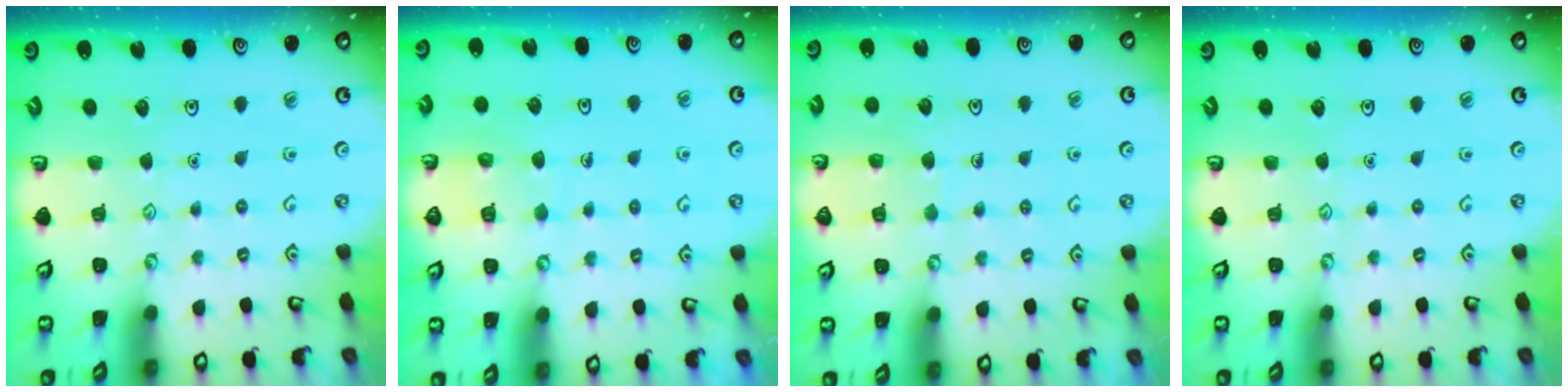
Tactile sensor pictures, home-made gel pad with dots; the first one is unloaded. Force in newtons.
{"total": 5.7, "press": 5.7, "slide": 0.5}
{"total": 5.2, "press": 5.2, "slide": 0.4}
{"total": 0.0}